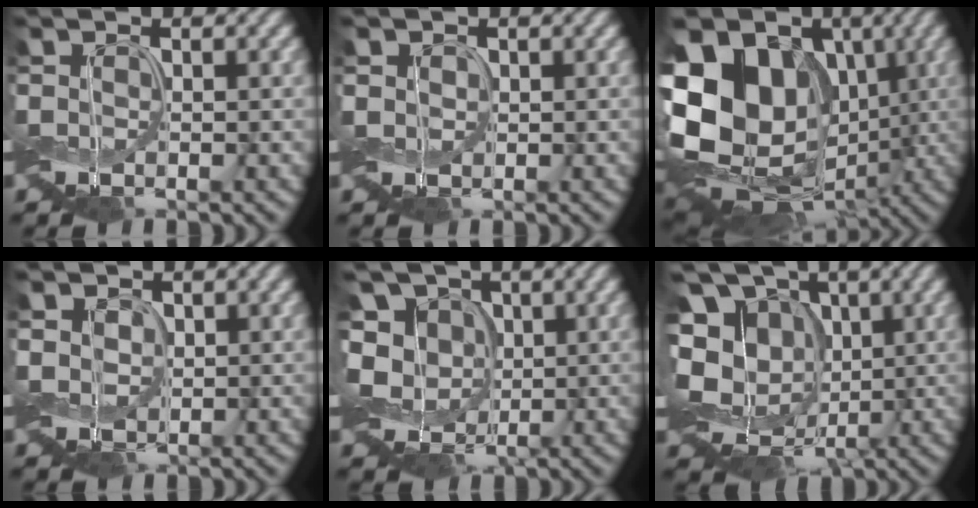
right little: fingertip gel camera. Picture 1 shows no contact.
{"total": 1.2, "force": [0.1, 1.1, 0.5], "torque": [-0.016, 0.001, -0.003]}
{"total": 17.1, "force": [0.2, 13.6, 10.3], "torque": [-0.185, 0.018, 0.013]}
{"total": 2.5, "force": [0.1, 2.1, 1.2], "torque": [-0.029, 0.000, -0.006]}
{"total": 8.2, "force": [-0.1, 6.9, 4.4], "torque": [-0.090, 0.006, -0.026]}
{"total": 14.3, "force": [1.9, 11.7, 8.1], "torque": [-0.190, 0.001, 0.027]}